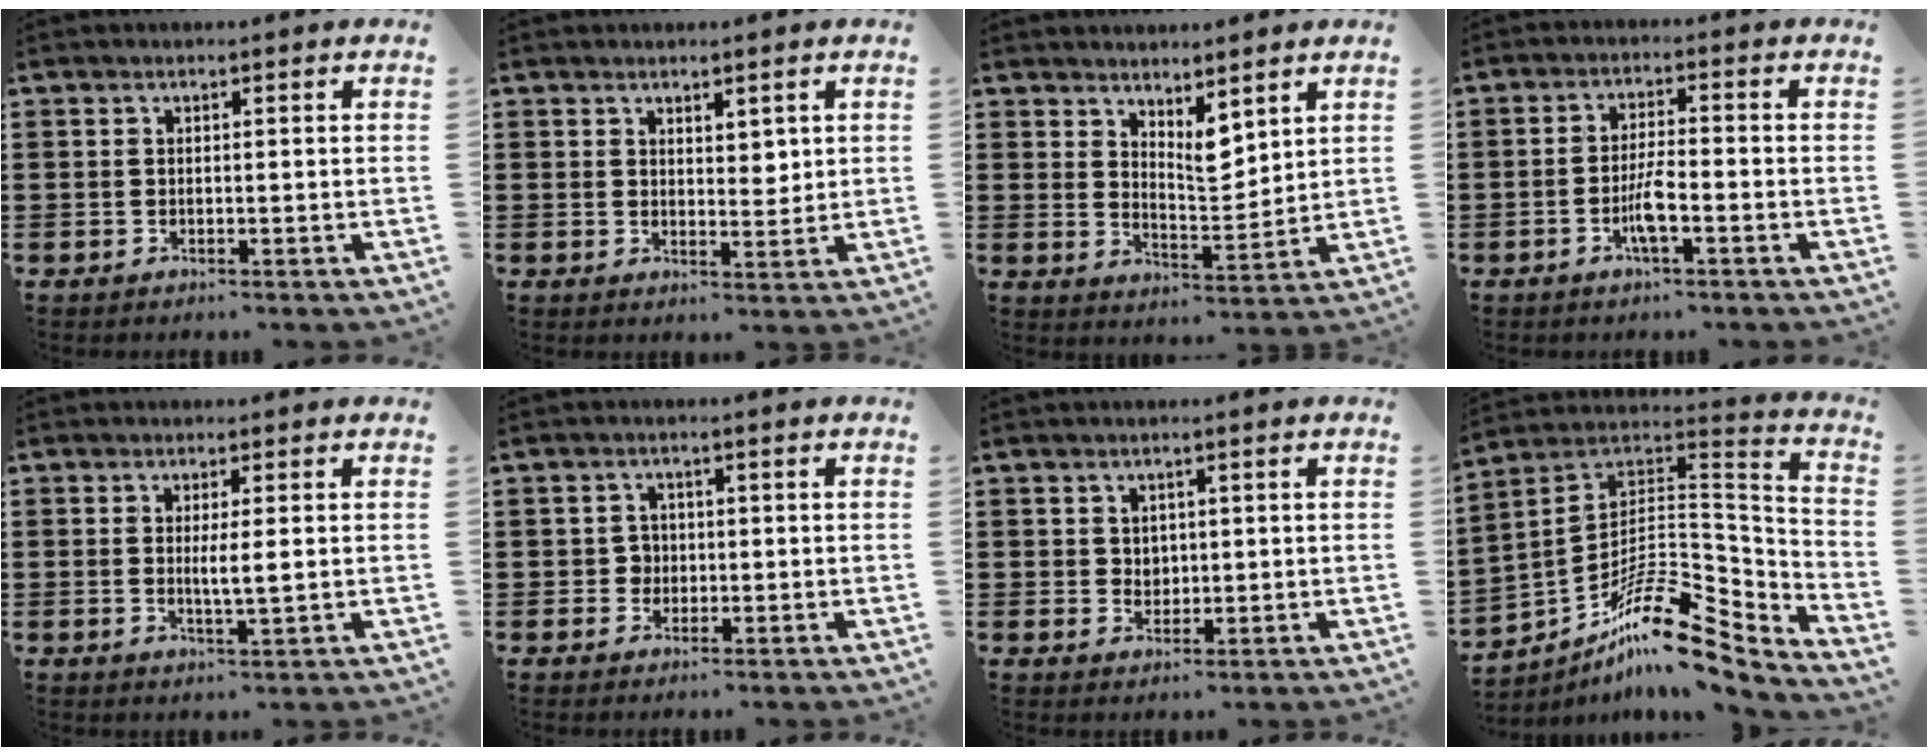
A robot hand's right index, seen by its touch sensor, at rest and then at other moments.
{"total": 2.6, "force": [1.9, 1.5, 0.9], "torque": [-0.007, 0.000, 0.033]}
{"total": 5.2, "force": [4.0, 1.9, 2.8], "torque": [-0.048, -0.017, 0.069]}
{"total": 4.2, "force": [-1.9, 0.5, 3.7], "torque": [-0.085, -0.007, -0.040]}
{"total": 2.6, "force": [0.2, 0.1, 2.6], "torque": [-0.049, -0.004, 0.001]}
{"total": 2.0, "force": [-0.3, 1.9, 0.6], "torque": [-0.019, 0.006, -0.008]}
{"total": 1.8, "force": [0.9, 1.5, 0.5], "torque": [-0.006, 0.004, 0.014]}
{"total": 12.6, "force": [-8.2, 4.8, 8.3], "torque": [-0.142, 0.004, -0.156]}